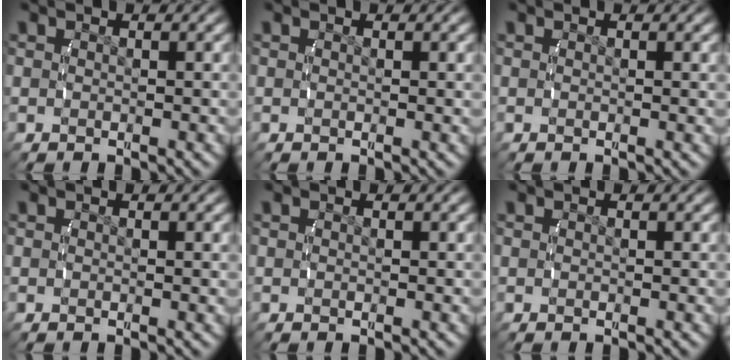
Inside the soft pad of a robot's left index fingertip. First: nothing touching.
{"total": 0.0}
{"total": 0.0}
{"total": 0.0}
{"total": 0.0}
{"total": 0.0}